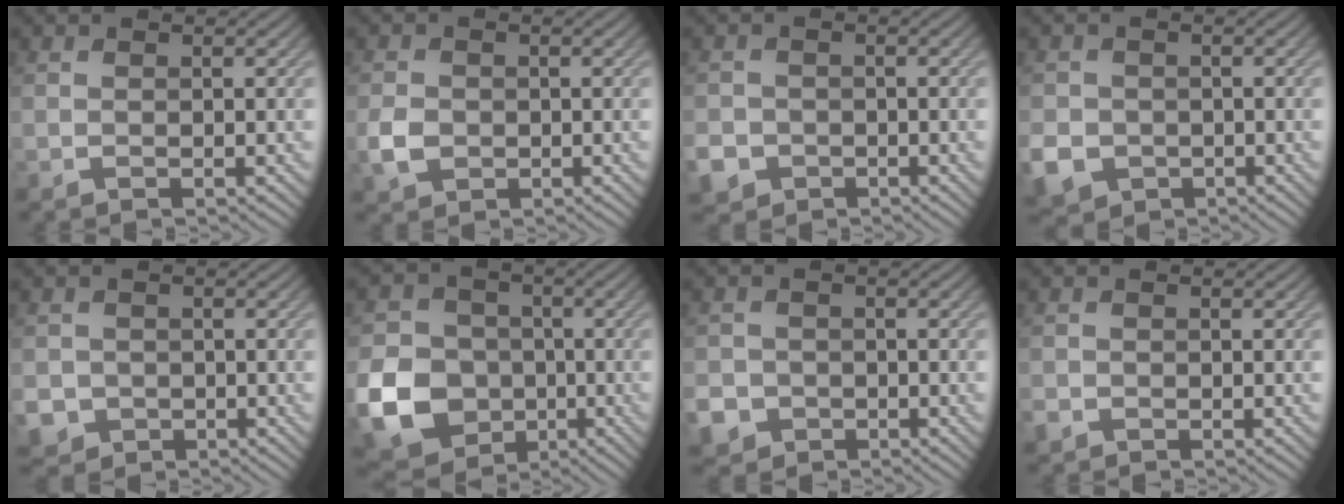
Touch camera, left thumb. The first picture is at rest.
{"total": 3.2, "force": [-0.8, 2.6, 1.7], "torque": [-0.044, -0.004, -0.018]}
{"total": 4.1, "force": [-2.0, 3.4, 1.2], "torque": [-0.032, -0.010, -0.043]}
{"total": 5.8, "force": [-2.1, 4.9, 2.3], "torque": [-0.065, -0.023, -0.046]}
{"total": 4.1, "force": [-1.5, 3.6, 1.1], "torque": [-0.030, -0.017, -0.034]}
{"total": 13.2, "force": [-4.3, 11.1, 5.8], "torque": [-0.181, -0.047, -0.093]}
{"total": 4.7, "force": [-2.3, 3.9, 1.1], "torque": [-0.028, -0.012, -0.051]}
{"total": 1.4, "force": [-0.9, 1.0, 0.3], "torque": [-0.008, -0.006, -0.023]}